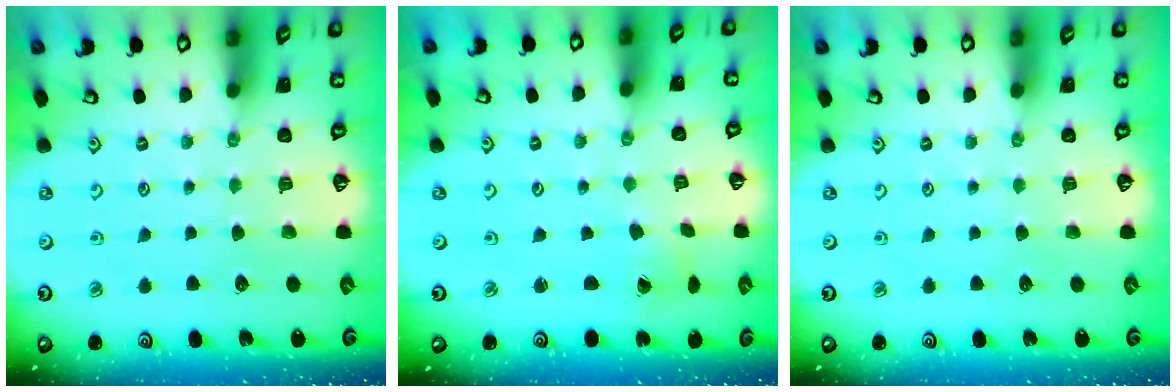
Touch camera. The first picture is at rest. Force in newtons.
{"total": 1.2, "press": 1.2, "slide": 0.1}
{"total": 0.0}